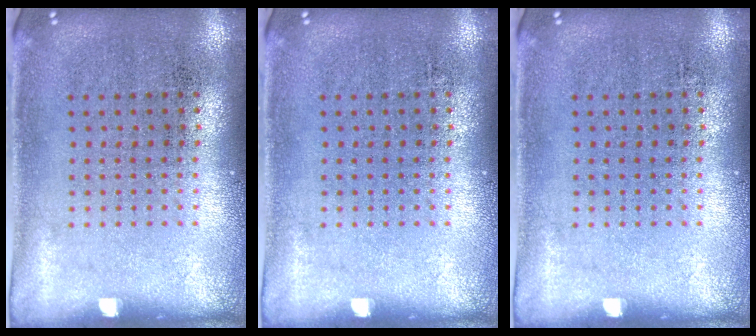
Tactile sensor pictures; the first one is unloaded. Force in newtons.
{"total": 0.0}
{"total": 0.0}